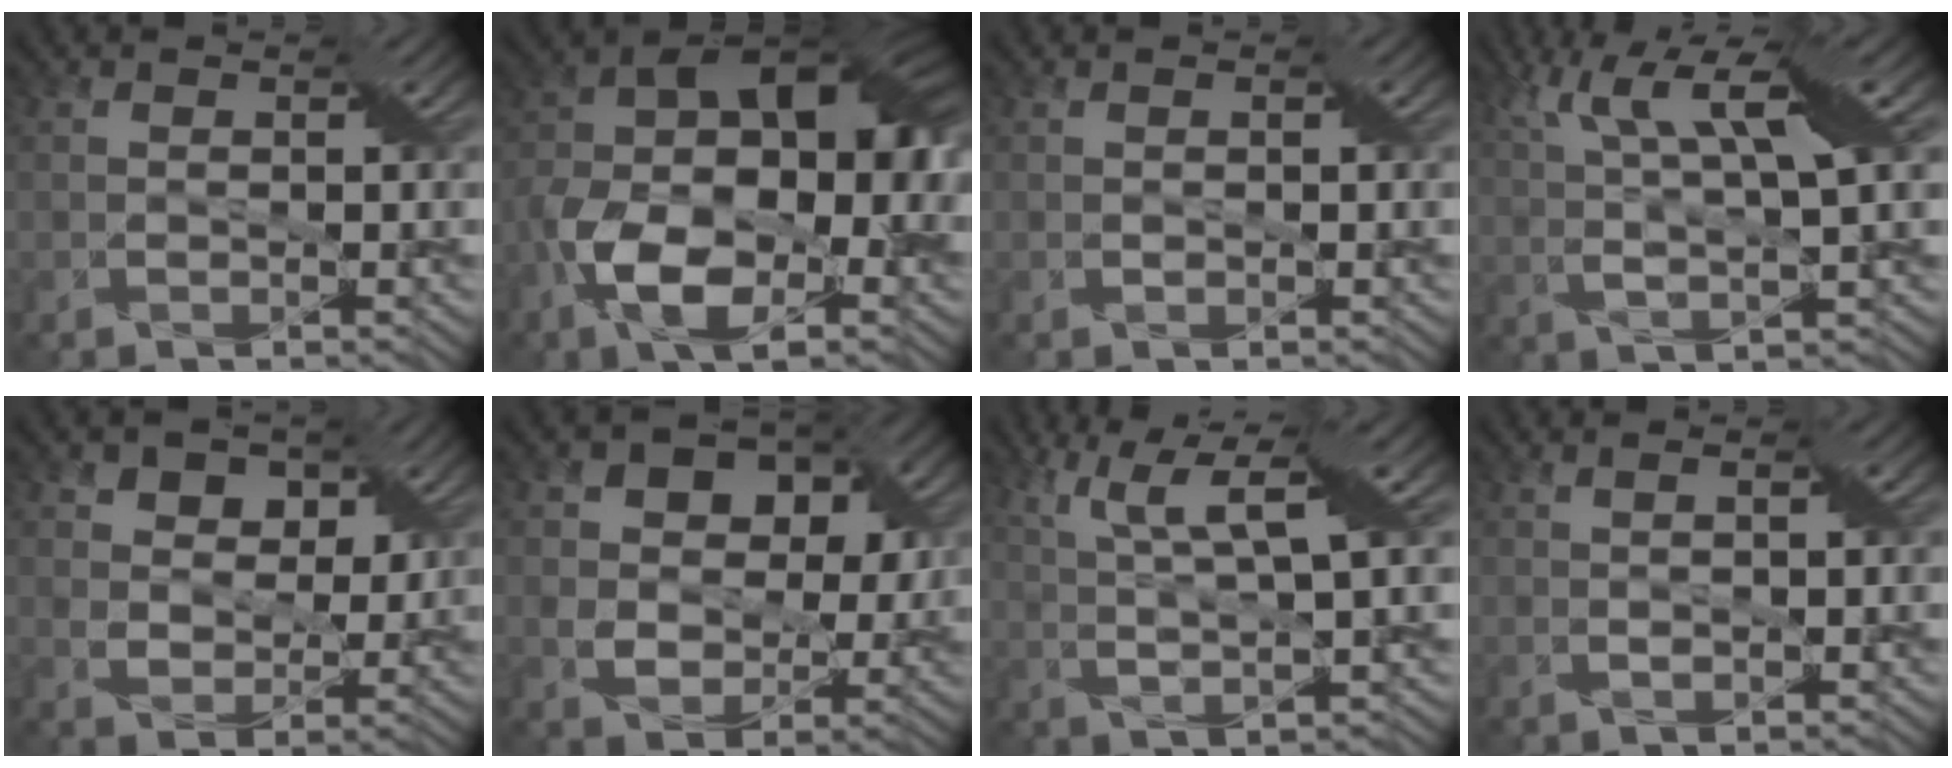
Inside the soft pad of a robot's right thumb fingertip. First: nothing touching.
{"total": 17.5, "force": [-5.1, 9.8, 13.6], "torque": [-0.234, -0.017, -0.089]}
{"total": 0.6, "force": [0.1, 0.3, 0.5], "torque": [-0.009, 0.001, 0.002]}
{"total": 9.3, "force": [3.9, 1.6, 8.3], "torque": [-0.161, 0.013, 0.076]}
{"total": 6.5, "force": [3.1, 4.6, 3.2], "torque": [-0.069, -0.016, 0.052]}
{"total": 10.8, "force": [3.3, 8.0, 6.6], "torque": [-0.125, 0.013, 0.045]}
{"total": 8.5, "force": [3.9, 1.3, 7.4], "torque": [-0.146, 0.007, 0.076]}
{"total": 1.7, "force": [0.6, 0.3, 1.6], "torque": [-0.028, 0.002, 0.015]}